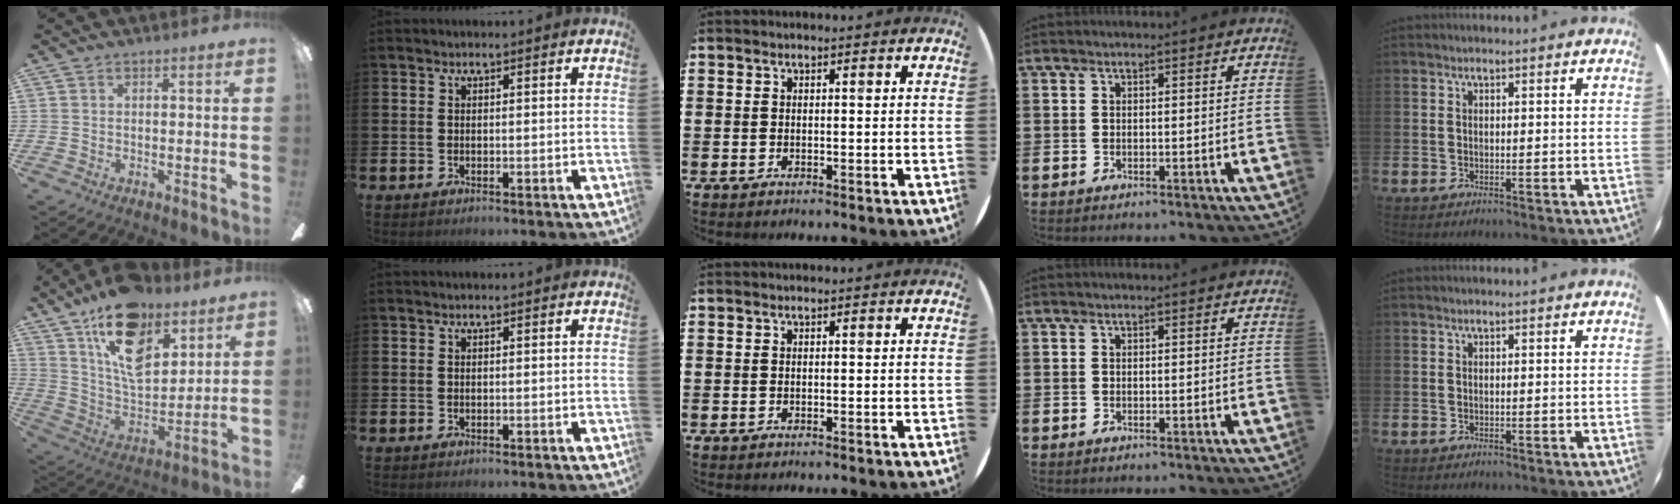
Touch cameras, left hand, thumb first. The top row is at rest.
{"thumb": {"total": 19.1, "force": [11.8, 10.1, 11.2], "torque": [-0.203, -0.059, 0.211]}}